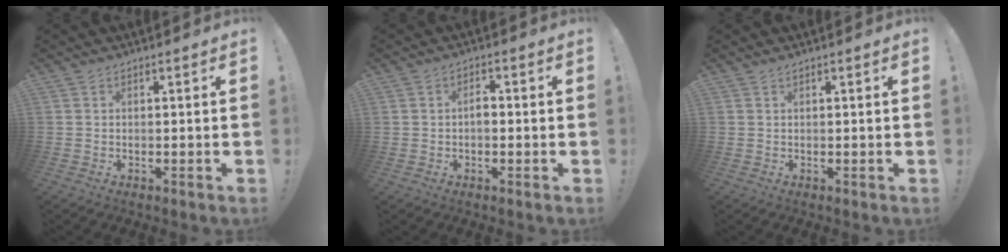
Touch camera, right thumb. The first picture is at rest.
{"total": 3.3, "force": [-0.2, 2.9, 1.7], "torque": [-0.022, 0.000, -0.008]}
{"total": 0.5, "force": [0.5, -0.1, 0.2], "torque": [0.003, -0.003, 0.009]}